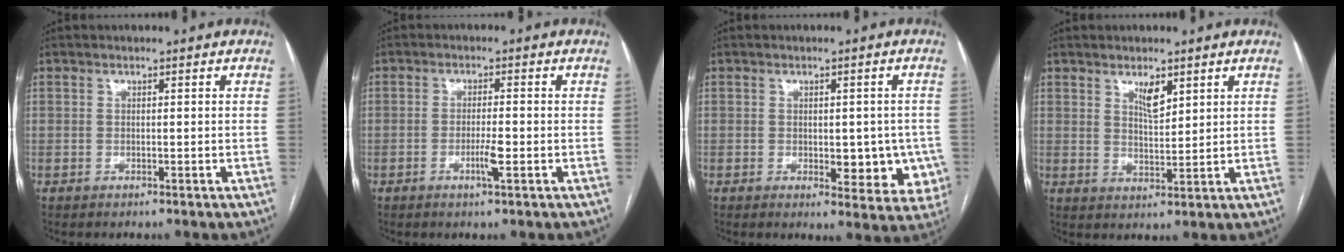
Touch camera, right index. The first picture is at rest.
{"total": 3.2, "force": [-1.2, 0.1, 3.0], "torque": [-0.057, -0.003, -0.021]}
{"total": 8.2, "force": [-1.5, 3.9, 7.1], "torque": [-0.067, 0.002, -0.010]}
{"total": 3.6, "force": [2.3, 1.1, 2.6], "torque": [-0.050, -0.004, 0.044]}